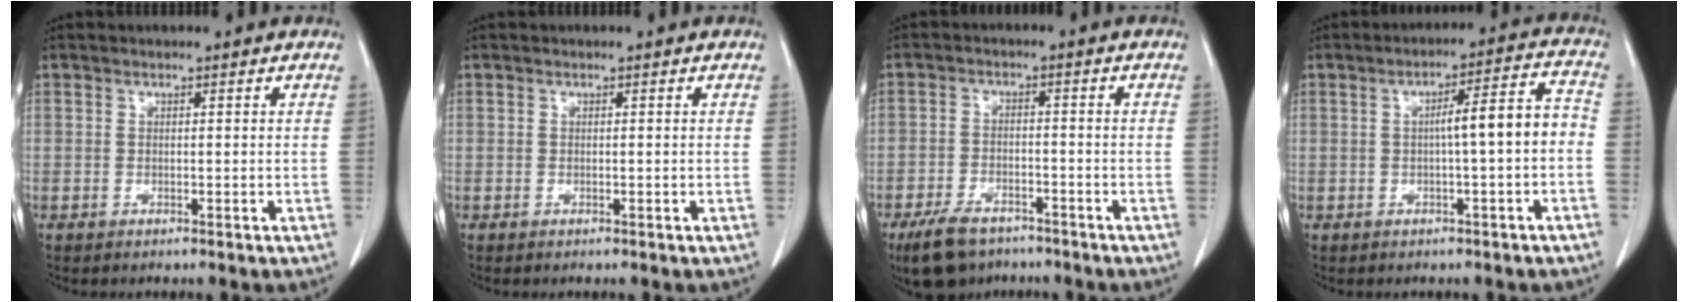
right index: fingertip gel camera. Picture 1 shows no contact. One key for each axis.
{"total": 0.0}
{"total": 8.0, "fx": -6.1, "fy": 3.6, "fz": 3.7, "tx": -0.074, "ty": -0.007, "tz": -0.101}
{"total": 6.9, "fx": -0.9, "fy": 0.6, "fz": 6.8, "tx": -0.097, "ty": 0.029, "tz": -0.012}